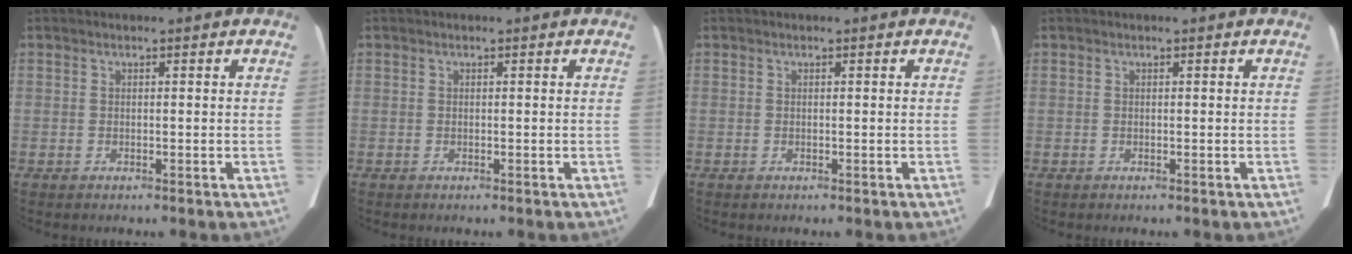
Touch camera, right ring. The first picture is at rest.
{"total": 0.0}
{"total": 0.0}
{"total": 0.0}